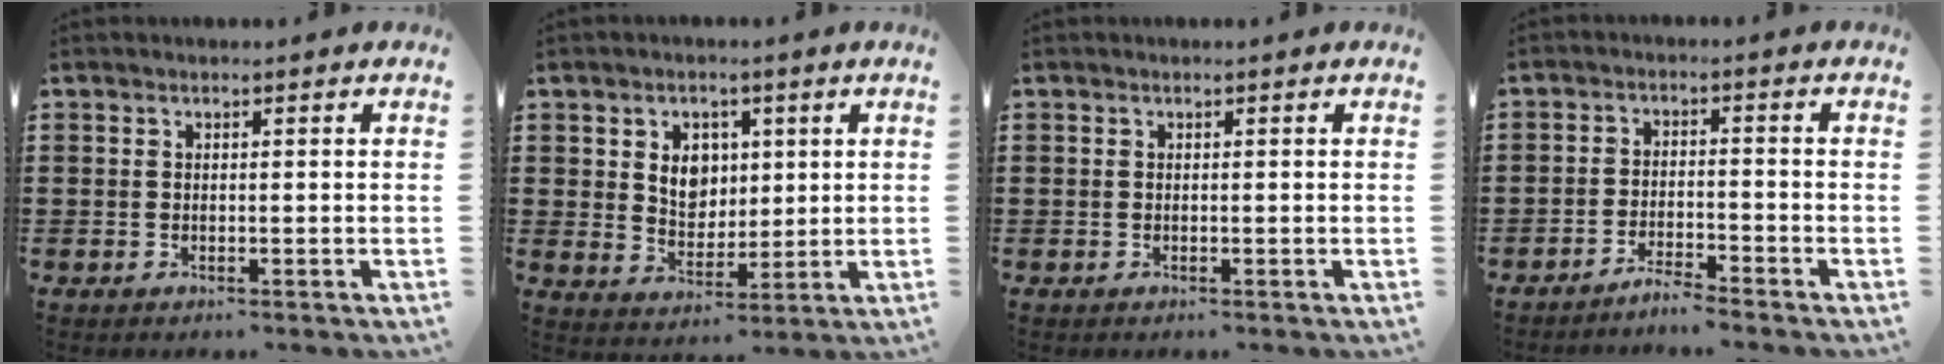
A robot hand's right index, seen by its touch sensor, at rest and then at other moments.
{"total": 5.4, "force": [1.7, 4.5, 2.4], "torque": [-0.051, 0.009, 0.026]}
{"total": 0.0}
{"total": 2.8, "force": [-2.7, -0.2, 0.3], "torque": [-0.009, 0.003, -0.056]}